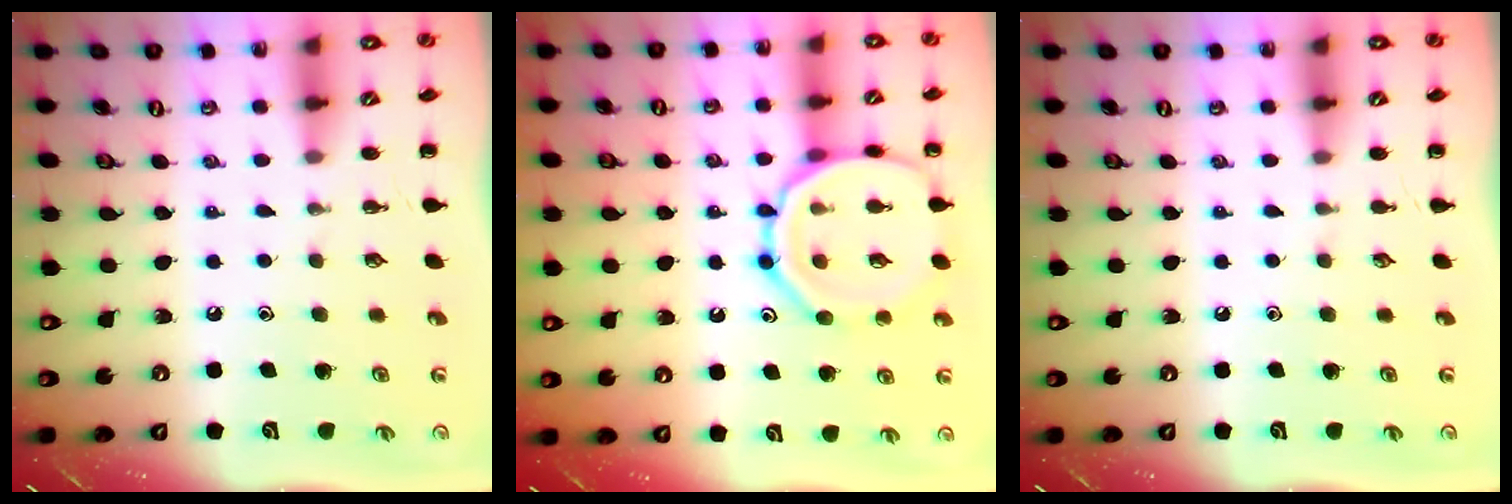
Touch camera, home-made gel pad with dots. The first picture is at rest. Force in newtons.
{"total": 15.8, "press": 15.7, "slide": 0.9}
{"total": 0.0}